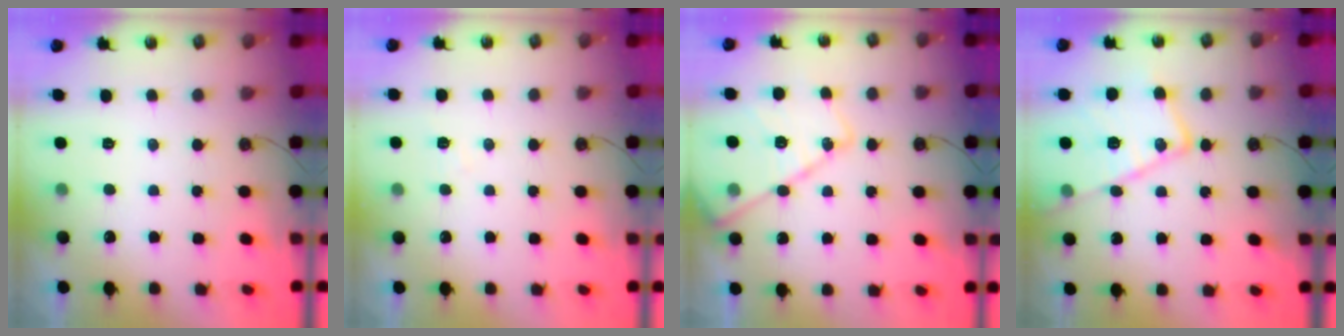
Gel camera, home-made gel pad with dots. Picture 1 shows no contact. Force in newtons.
{"total": 3.6, "press": 3.5, "slide": 0.6}
{"total": 17.0, "press": 17.0, "slide": 1.3}
{"total": 19.8, "press": 19.7, "slide": 1.8}